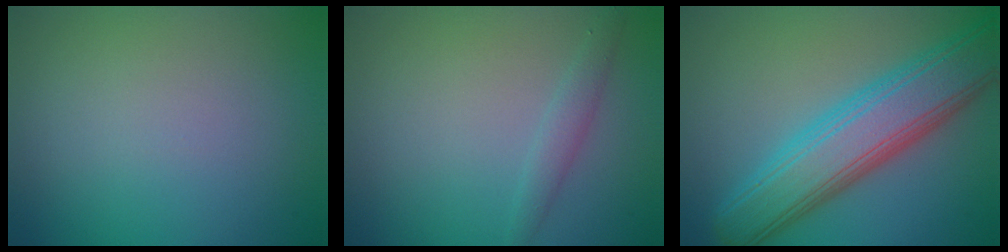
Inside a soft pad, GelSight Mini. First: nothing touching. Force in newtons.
{"total": 1.3, "press": 1.3, "slide": 0.1}
{"total": 8.2, "press": 8.2, "slide": 0.4}